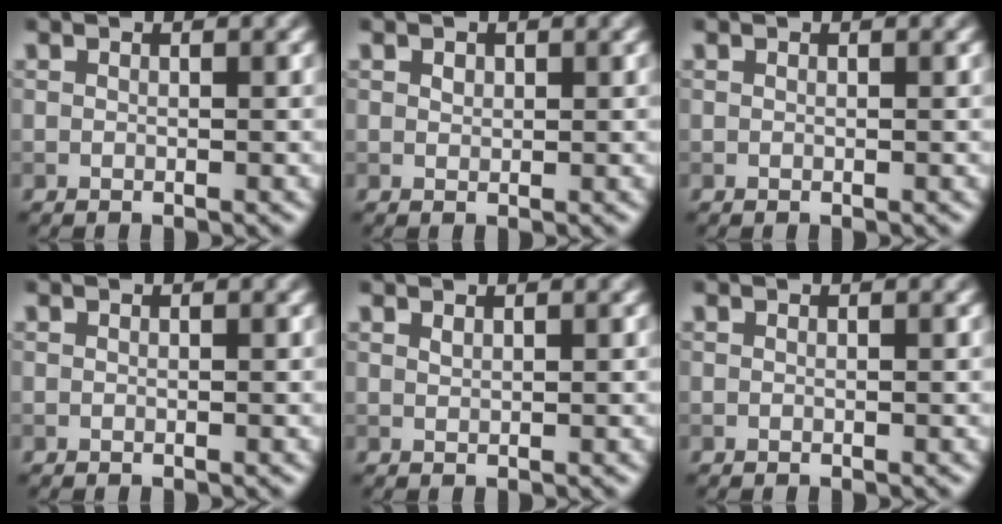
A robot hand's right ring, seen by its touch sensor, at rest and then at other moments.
{"total": 0.7, "force": [0.4, 0.5, 0.3], "torque": [-0.006, -0.002, 0.007]}
{"total": 0.0}
{"total": 0.0}
{"total": 0.5, "force": [0.4, 0.1, 0.2], "torque": [-0.004, -0.001, 0.011]}
{"total": 0.0}